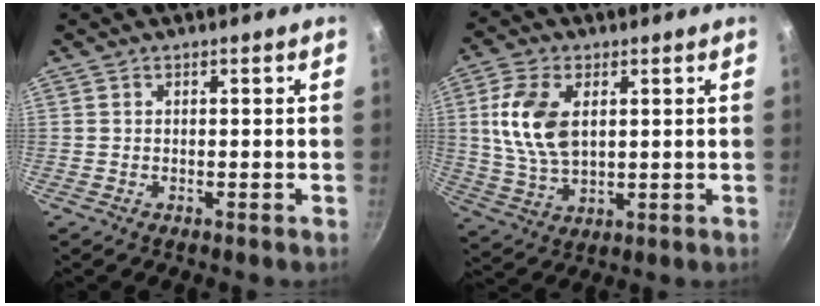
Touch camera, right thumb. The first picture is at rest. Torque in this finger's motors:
{"motor_torque": [-0.59, 1.06, 0.88, 0.53, 0.12]}